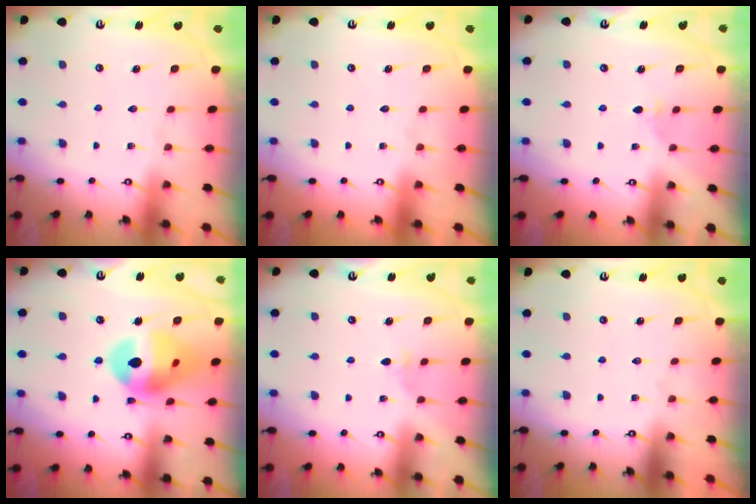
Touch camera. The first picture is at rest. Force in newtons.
{"total": 0.0}
{"total": 2.7, "press": 2.6, "slide": 0.7}
{"total": 17.3, "press": 17.2, "slide": 1.9}
{"total": 2.7, "press": 2.6, "slide": 0.7}
{"total": 0.0}